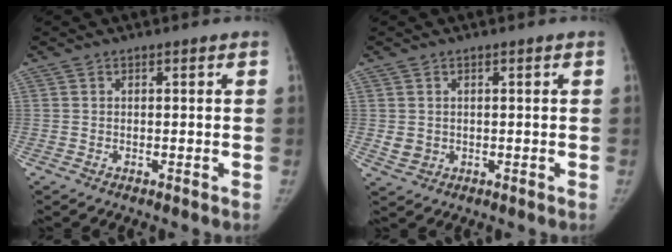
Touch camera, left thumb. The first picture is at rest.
{"total": 2.3, "force": [0.3, 2.0, 1.0], "torque": [-0.015, -0.005, 0.014]}